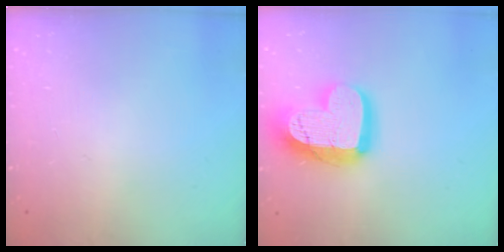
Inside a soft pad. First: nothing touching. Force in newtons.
{"total": 18.7, "press": 18.6, "slide": 1.5}